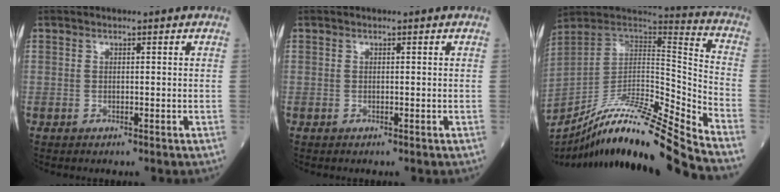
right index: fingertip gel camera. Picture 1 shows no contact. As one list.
[{"total": 0.0}, {"total": 23.1, "force": [-20.3, -1.9, 10.9], "torque": [-0.180, -0.012, -0.343]}]